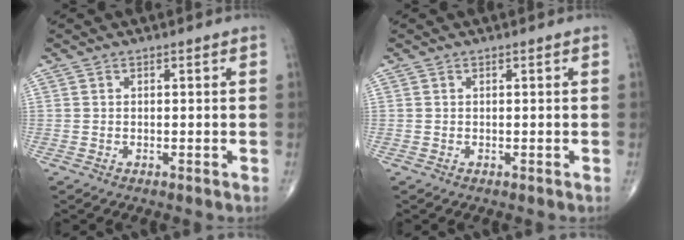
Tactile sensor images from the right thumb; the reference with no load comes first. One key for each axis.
{"total": 0.0}